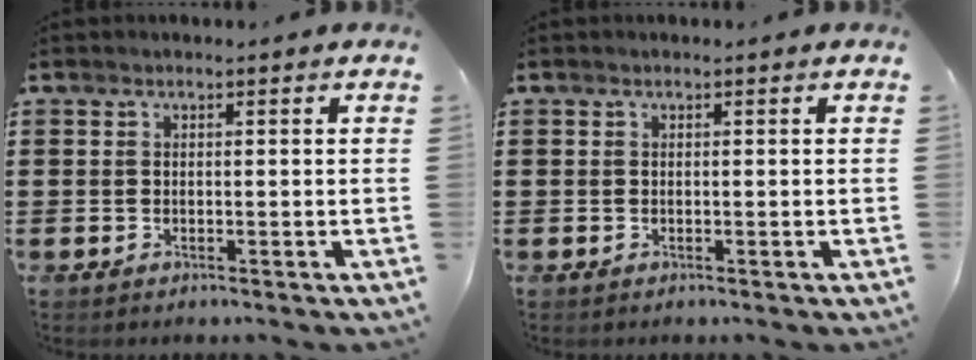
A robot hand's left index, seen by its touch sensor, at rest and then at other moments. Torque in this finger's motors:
{"motor_torque": [0.00, 0.00, 0.00, 0.00]}